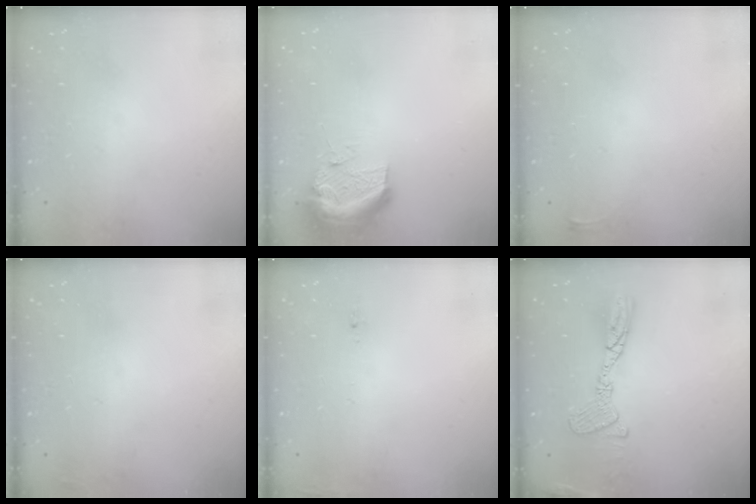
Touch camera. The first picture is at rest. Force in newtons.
{"total": 11.7, "press": 11.7, "slide": 1.3}
{"total": 2.6, "press": 2.6, "slide": 0.6}
{"total": 2.3, "press": 2.2, "slide": 0.8}
{"total": 5.6, "press": 5.3, "slide": 1.8}
{"total": 13.5, "press": 13.5, "slide": 1.3}